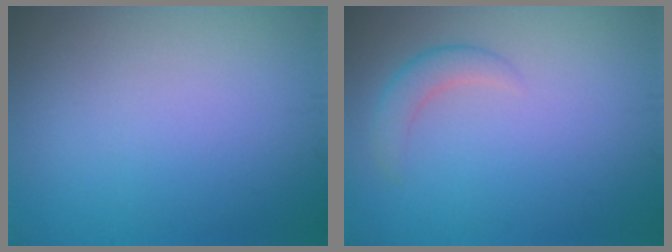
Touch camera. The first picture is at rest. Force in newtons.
{"total": 2.0, "press": 2.0, "slide": 0.2}